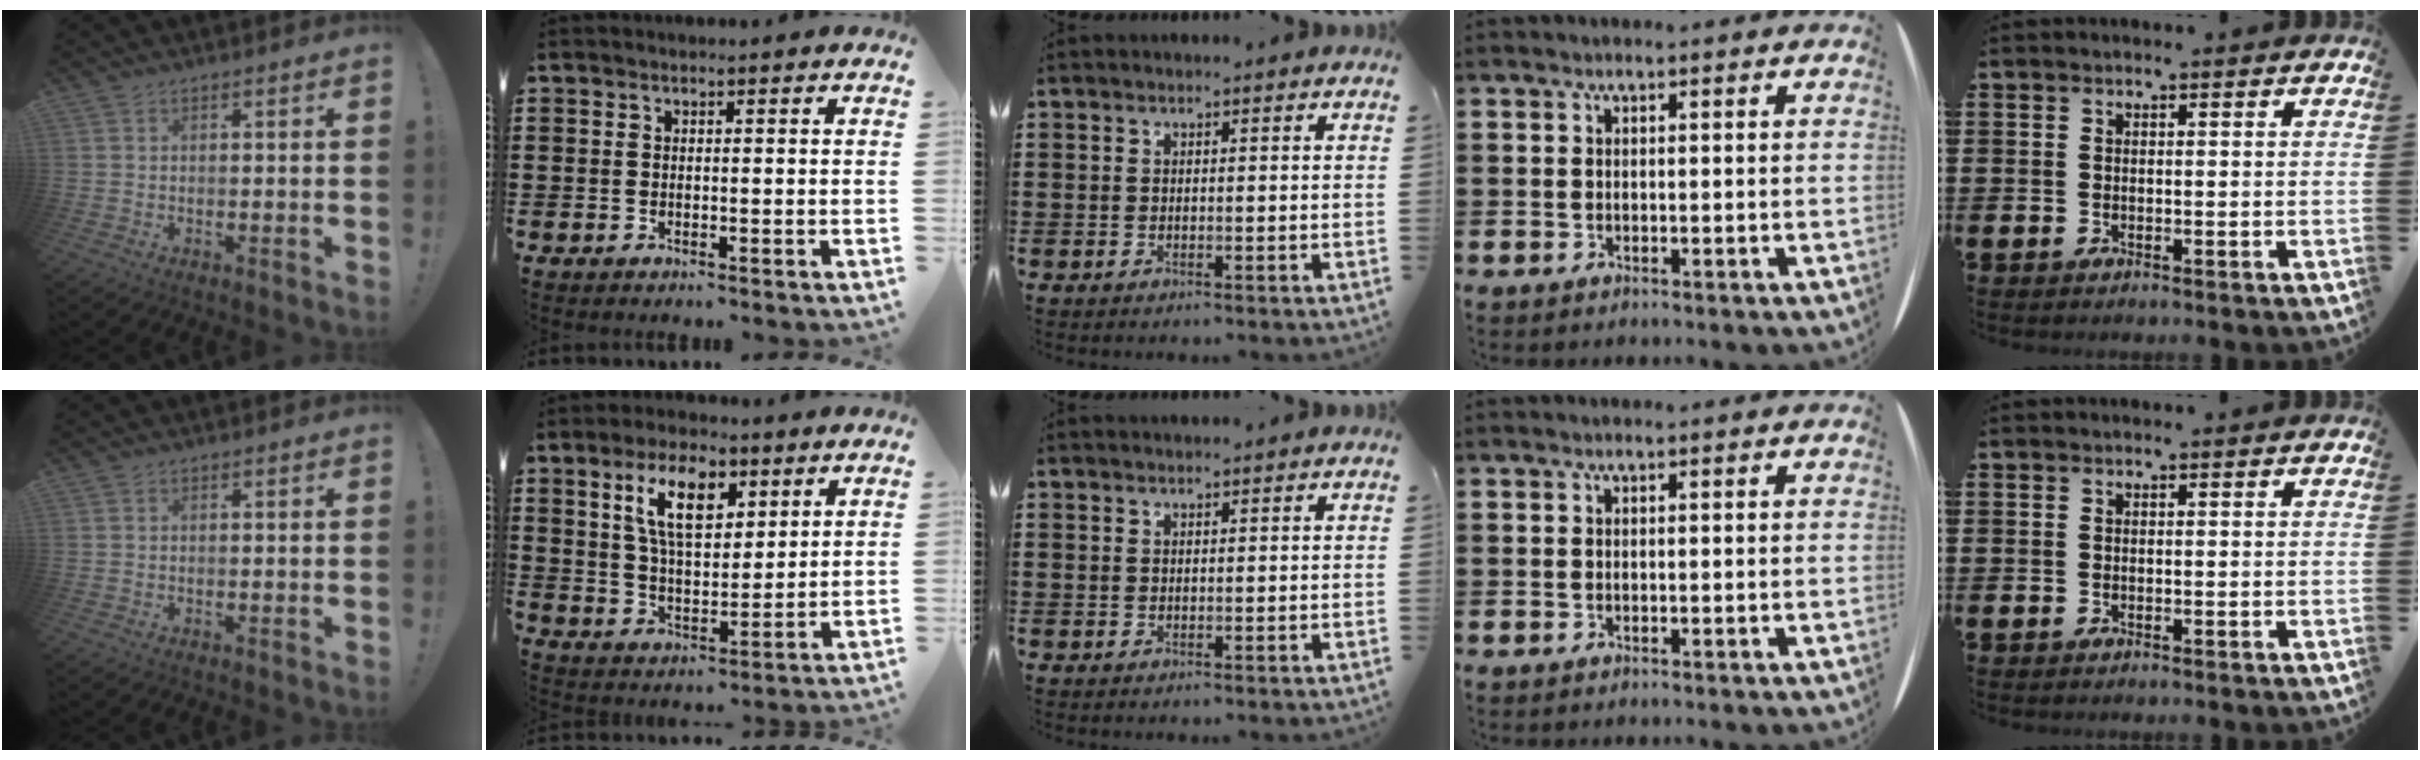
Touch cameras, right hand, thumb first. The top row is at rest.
{"index": {"total": 9.4, "force": [4.5, 4.3, 7.0], "torque": [-0.139, 0.010, 0.078]}, "middle": {"total": 0.5, "force": [0.5, 0.0, 0.0], "torque": [0.000, -0.002, 0.010]}}